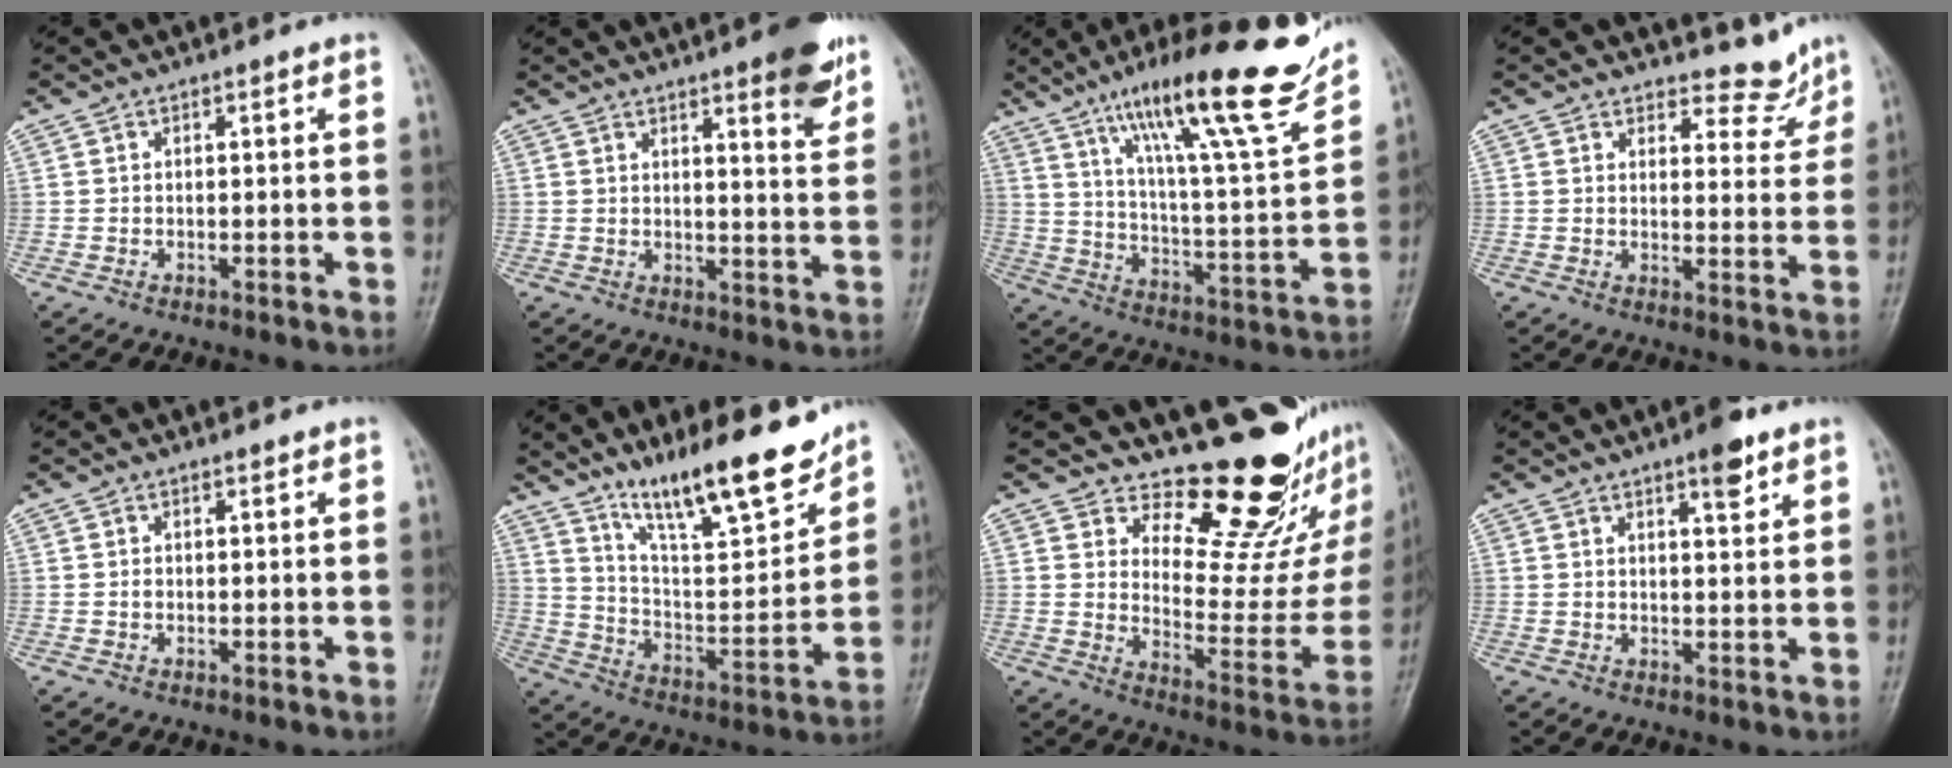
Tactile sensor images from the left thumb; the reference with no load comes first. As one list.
[{"total": 8.5, "force": [5.4, 1.6, 6.4], "torque": [-0.066, -0.030, 0.068]}, {"total": 24.1, "force": [16.4, 3.3, 17.4], "torque": [-0.246, -0.063, 0.266]}, {"total": 6.0, "force": [5.4, 2.4, 0.6], "torque": [0.018, -0.051, 0.068]}, {"total": 0.5, "force": [0.2, 0.4, 0.3], "torque": [-0.003, 0.000, 0.002]}, {"total": 19.2, "force": [14.4, 4.3, 12.0], "torque": [-0.154, -0.085, 0.248]}, {"total": 19.0, "force": [15.5, 6.8, 8.7], "torque": [-0.052, -0.150, 0.211]}, {"total": 4.7, "force": [3.1, 1.3, 3.4], "torque": [-0.039, -0.017, 0.042]}]